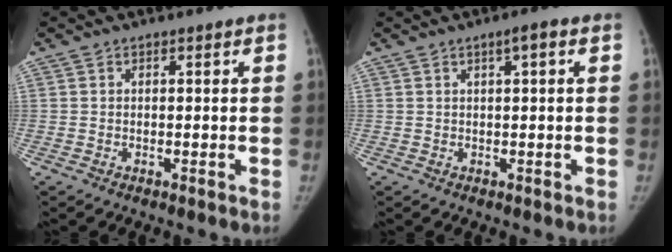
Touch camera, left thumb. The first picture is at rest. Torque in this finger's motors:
{"motor_torque": [-0.15, 0.10, 0.13, 0.30, 0.01]}